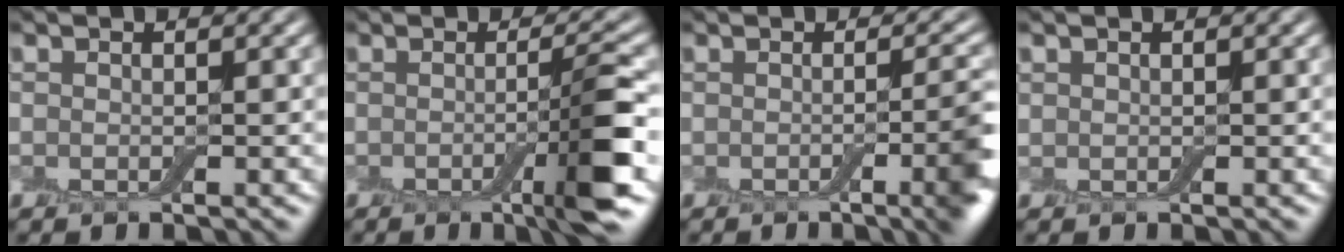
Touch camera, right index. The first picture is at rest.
{"total": 5.5, "force": [-1.7, 0.6, 5.2], "torque": [-0.073, 0.000, -0.032]}
{"total": 5.0, "force": [-1.6, 1.4, 4.5], "torque": [-0.046, -0.005, -0.021]}
{"total": 0.5, "force": [0.4, 0.3, -0.1], "torque": [0.003, 0.002, 0.007]}